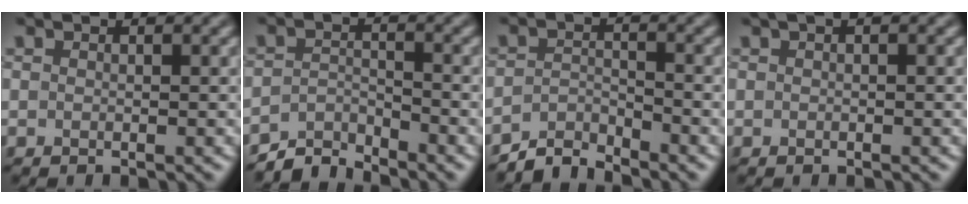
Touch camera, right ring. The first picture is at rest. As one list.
[{"total": 3.2, "force": [-3.2, 0.3, 0.3], "torque": [-0.006, 0.007, -0.068]}, {"total": 3.0, "force": [-2.9, 0.3, 0.4], "torque": [-0.008, 0.007, -0.065]}, {"total": 0.8, "force": [0.2, 0.3, 0.7], "torque": [-0.018, 0.003, 0.003]}]